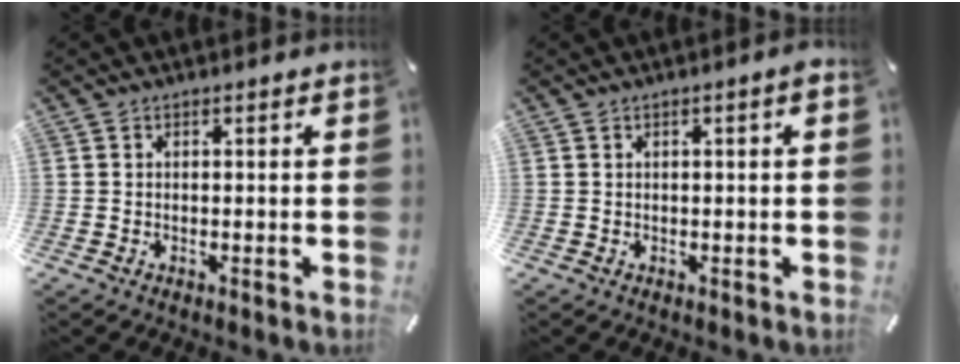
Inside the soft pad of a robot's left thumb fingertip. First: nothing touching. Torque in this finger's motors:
{"motor_torque": [0.00, -0.25, -0.05, 0.01, 0.00]}